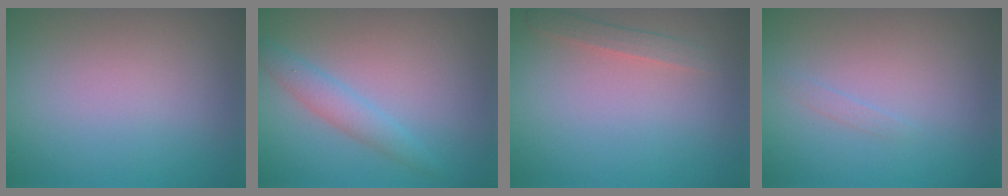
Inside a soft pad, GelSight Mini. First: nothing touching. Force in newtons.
{"total": 2.2, "press": 2.2, "slide": 0.3}
{"total": 1.4, "press": 1.4, "slide": 0.0}
{"total": 0.5, "press": 0.5, "slide": 0.1}